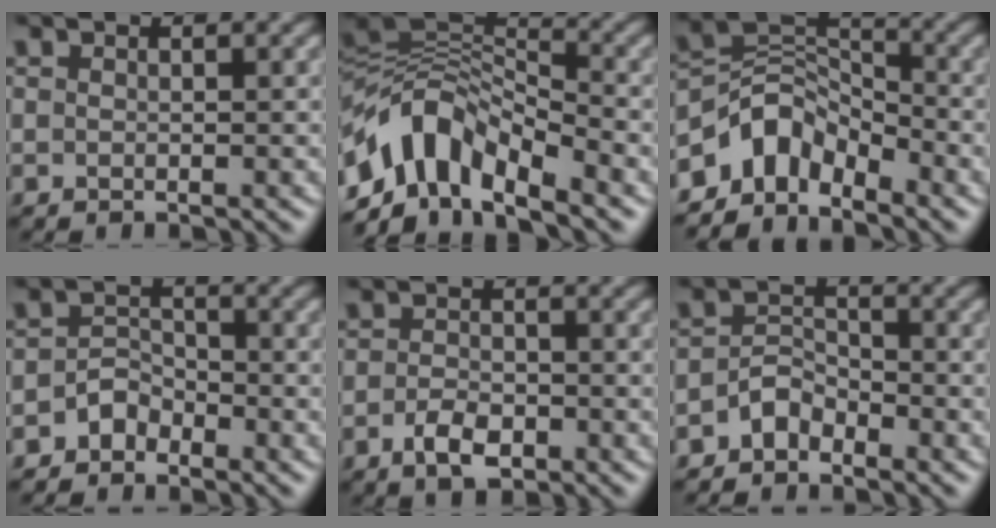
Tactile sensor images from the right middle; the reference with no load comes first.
{"total": 8.7, "force": [-5.2, 4.2, 5.6], "torque": [-0.091, 0.012, -0.107]}
{"total": 5.1, "force": [-3.7, 2.8, 2.0], "torque": [-0.025, 0.007, -0.080]}
{"total": 2.1, "force": [-1.5, 1.3, 0.6], "torque": [-0.009, 0.013, -0.032]}
{"total": 2.8, "force": [-1.4, 1.4, 1.9], "torque": [-0.037, 0.000, -0.028]}
{"total": 2.4, "force": [-1.8, 1.3, 0.9], "torque": [-0.018, 0.014, -0.039]}